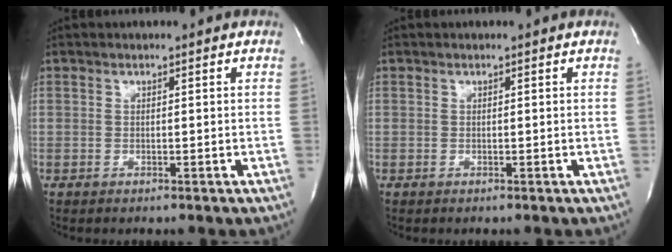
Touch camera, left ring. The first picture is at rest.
{"total": 0.0}